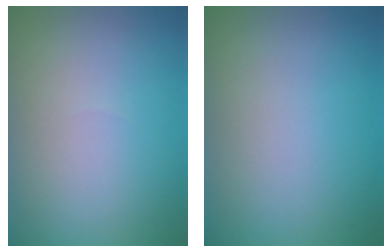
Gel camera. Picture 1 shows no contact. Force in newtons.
{"total": 0.0}